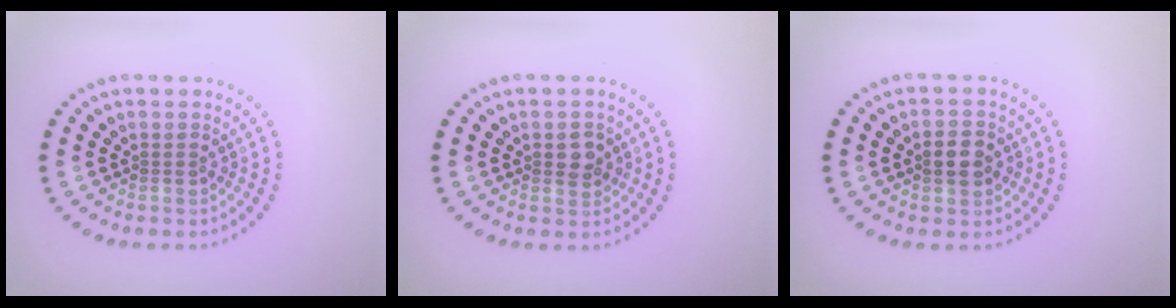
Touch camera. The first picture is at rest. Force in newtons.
{"total": 1.8, "press": 1.8, "slide": 0.3}
{"total": 2.5, "press": 2.5, "slide": 0.2}